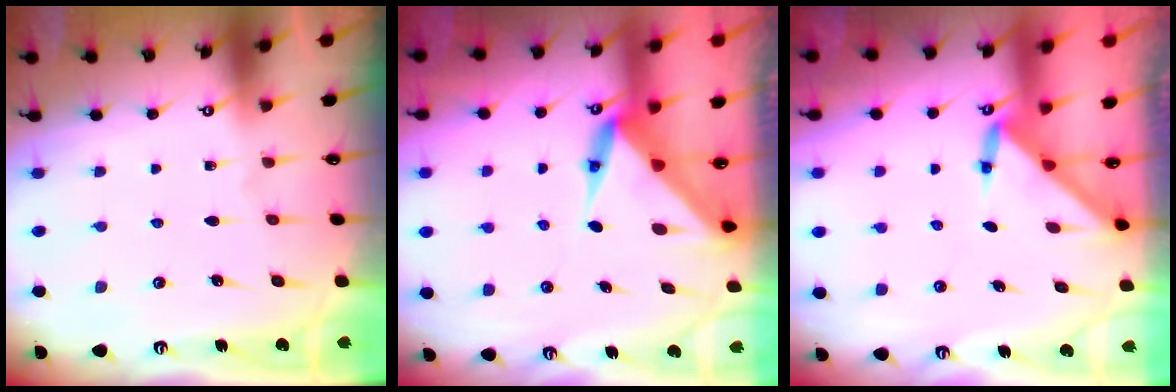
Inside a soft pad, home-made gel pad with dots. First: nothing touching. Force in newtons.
{"total": 4.7, "press": 4.7, "slide": 0.2}
{"total": 3.3, "press": 3.3, "slide": 0.2}